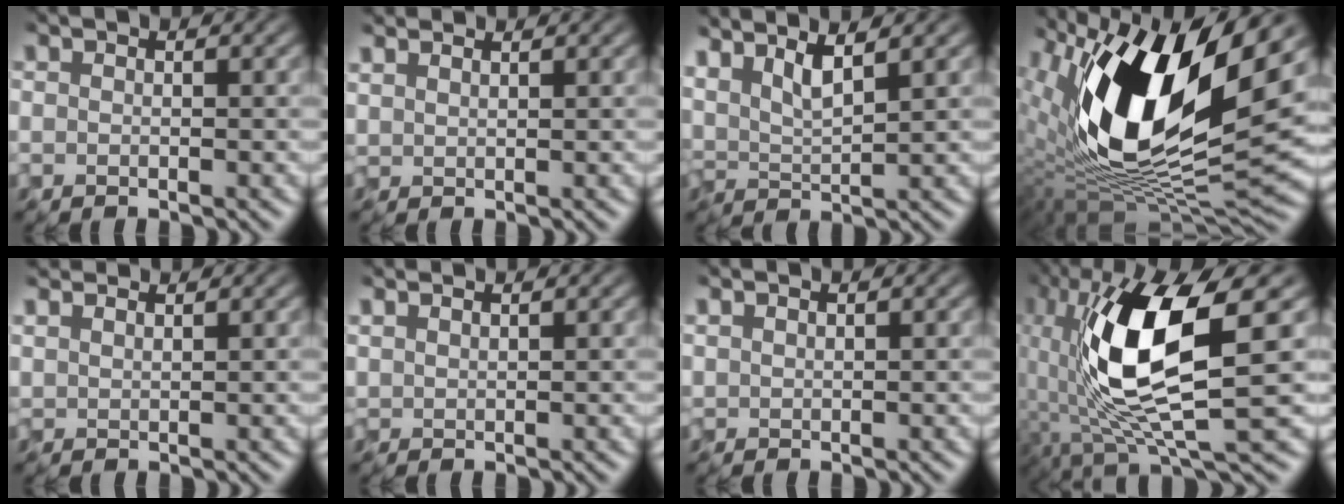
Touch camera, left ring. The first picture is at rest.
{"total": 2.7, "force": [2.6, 0.6, 0.8], "torque": [-0.015, 0.007, 0.038]}
{"total": 3.7, "force": [2.7, 0.8, 2.3], "torque": [-0.043, 0.009, 0.049]}
{"total": 14.4, "force": [4.3, 6.1, 12.3], "torque": [-0.239, -0.018, 0.083]}
{"total": 3.6, "force": [3.3, 0.7, 1.1], "torque": [-0.022, 0.011, 0.050]}
{"total": 2.1, "force": [1.9, 0.4, 0.7], "torque": [-0.005, 0.004, 0.025]}
{"total": 1.0, "force": [1.0, 0.1, 0.1], "torque": [-0.004, 0.001, 0.022]}
{"total": 11.4, "force": [0.4, 3.4, 10.9], "torque": [-0.205, -0.004, 0.012]}